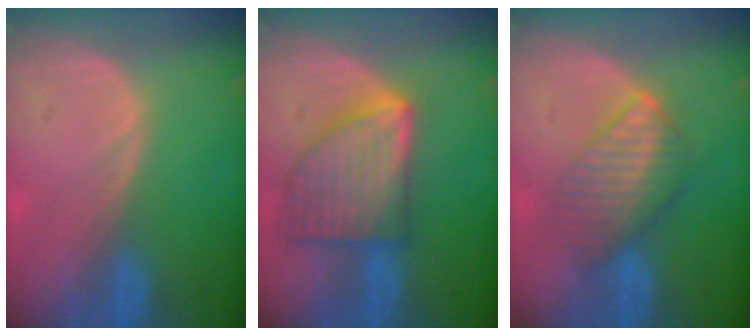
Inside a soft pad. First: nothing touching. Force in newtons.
{"total": 9.3, "press": 9.3, "slide": 0.5}
{"total": 6.6, "press": 6.5, "slide": 1.3}